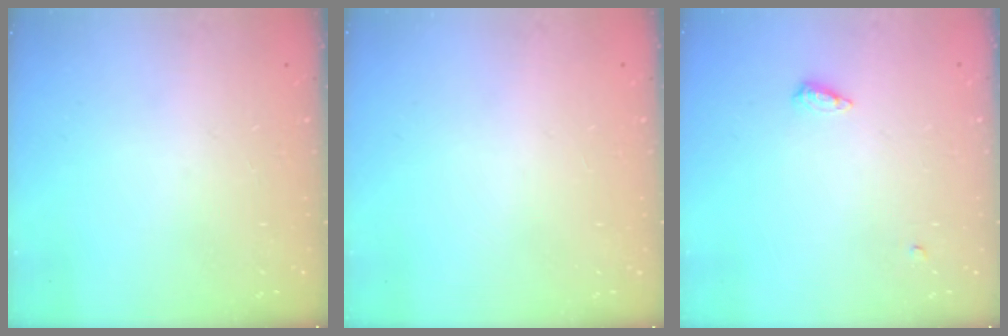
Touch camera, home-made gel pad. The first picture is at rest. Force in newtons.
{"total": 1.1, "press": 0.8, "slide": 0.7}
{"total": 5.5, "press": 5.4, "slide": 1.0}